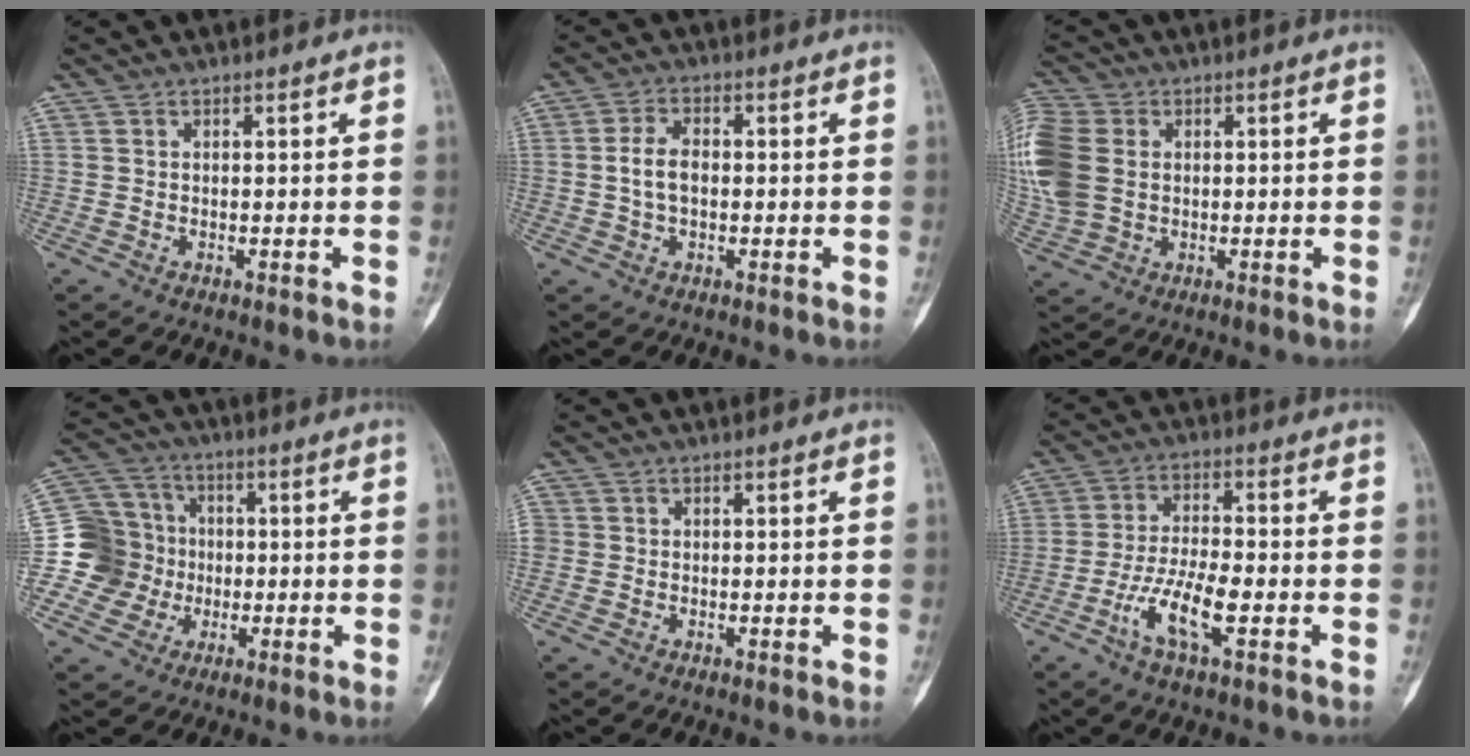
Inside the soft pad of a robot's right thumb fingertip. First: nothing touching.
{"total": 4.8, "force": [-0.3, 2.9, 3.8], "torque": [-0.075, 0.013, -0.011]}
{"total": 14.9, "force": [1.6, 11.6, 9.3], "torque": [-0.244, 0.009, 0.034]}
{"total": 12.0, "force": [-2.1, 11.6, 2.0], "torque": [0.001, 0.048, -0.038]}
{"total": 1.4, "force": [-0.1, 1.4, 0.3], "torque": [0.010, 0.005, -0.006]}
{"total": 9.0, "force": [-3.6, 2.6, 7.9], "torque": [-0.164, 0.016, -0.069]}